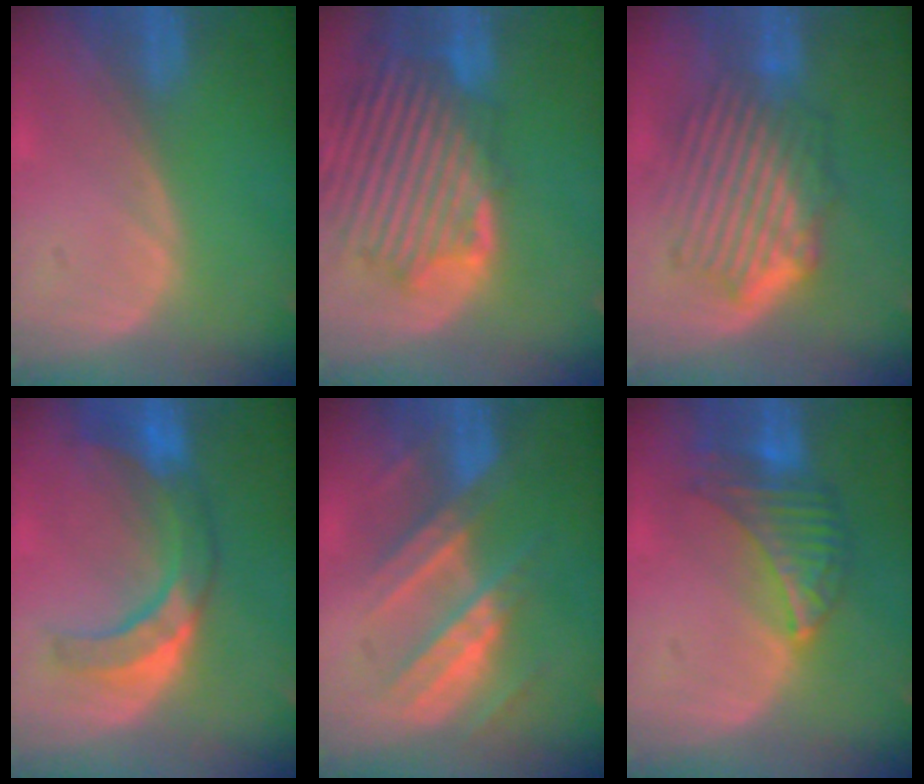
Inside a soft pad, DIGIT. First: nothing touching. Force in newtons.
{"total": 13.0, "press": 11.4, "slide": 6.1}
{"total": 9.2, "press": 8.3, "slide": 4.0}
{"total": 7.6, "press": 7.5, "slide": 1.3}
{"total": 7.3, "press": 7.3, "slide": 0.1}
{"total": 7.0, "press": 6.7, "slide": 2.0}